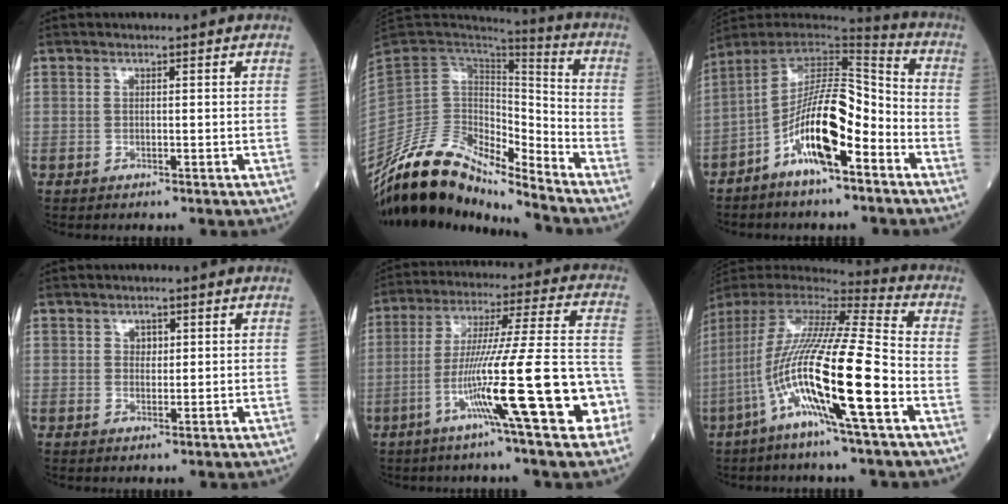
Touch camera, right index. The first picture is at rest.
{"total": 14.7, "force": [-12.8, 4.1, 5.9], "torque": [-0.102, 0.064, -0.236]}
{"total": 14.3, "force": [-6.3, 3.3, 12.4], "torque": [-0.223, 0.011, -0.106]}
{"total": 1.5, "force": [0.6, 1.1, 0.9], "torque": [-0.009, -0.003, 0.009]}
{"total": 19.4, "force": [-7.6, 0.6, 17.8], "torque": [-0.270, 0.002, -0.124]}
{"total": 20.8, "force": [-6.9, 0.9, 19.6], "torque": [-0.410, -0.028, -0.137]}